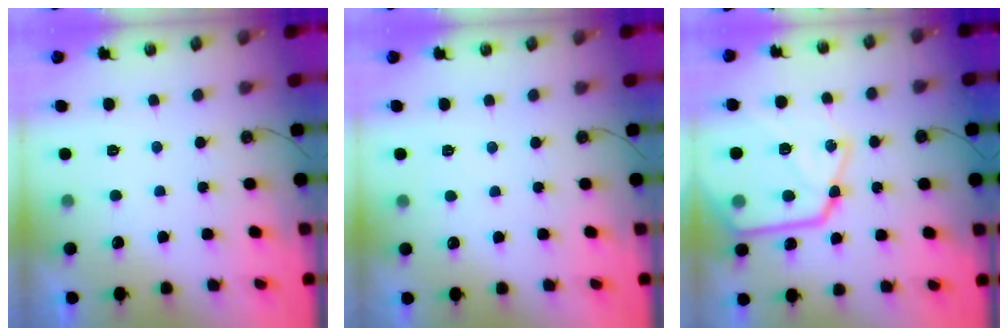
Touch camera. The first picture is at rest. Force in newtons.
{"total": 3.6, "press": 3.5, "slide": 0.6}
{"total": 21.9, "press": 21.8, "slide": 2.4}